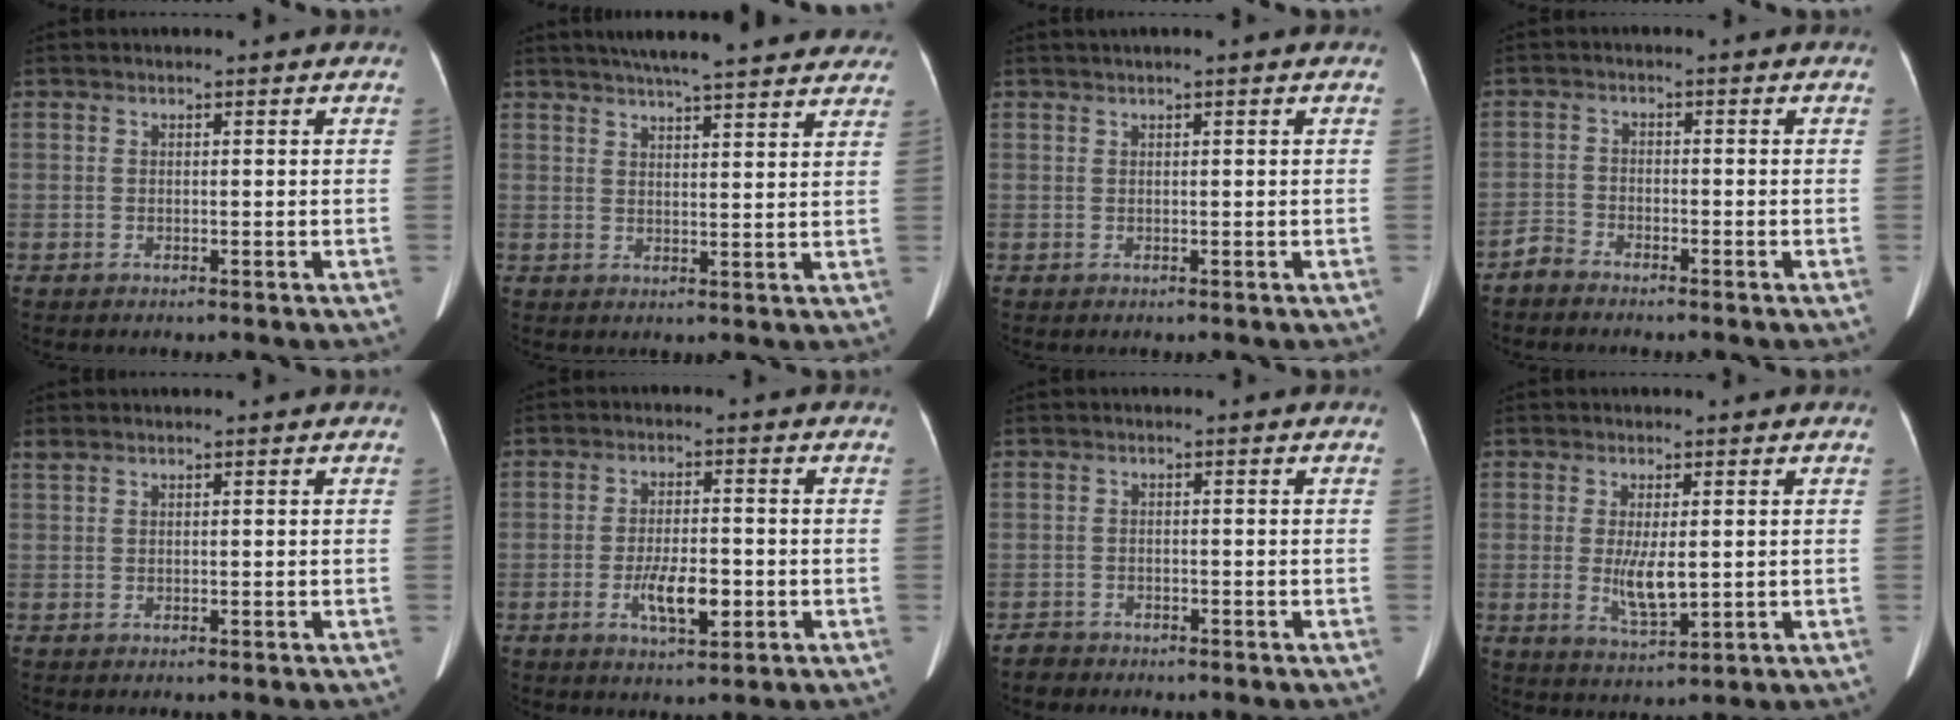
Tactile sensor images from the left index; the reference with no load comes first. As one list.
[{"total": 19.1, "force": [16.6, 2.6, 9.1], "torque": [-0.122, 0.031, 0.205]}, {"total": 1.1, "force": [0.6, -0.2, 0.8], "torque": [-0.015, 0.010, 0.011]}, {"total": 2.1, "force": [-2.1, 0.4, 0.0], "torque": [0.000, -0.005, -0.041]}, {"total": 0.5, "force": [0.4, 0.1, 0.2], "torque": [-0.013, 0.014, 0.017]}, {"total": 6.1, "force": [-2.1, 1.9, 5.4], "torque": [-0.101, -0.005, -0.035]}, {"total": 1.7, "force": [-1.5, 0.7, -0.1], "torque": [-0.009, -0.003, -0.027]}, {"total": 5.1, "force": [-0.2, 1.4, 5.0], "torque": [-0.098, -0.015, 0.000]}]